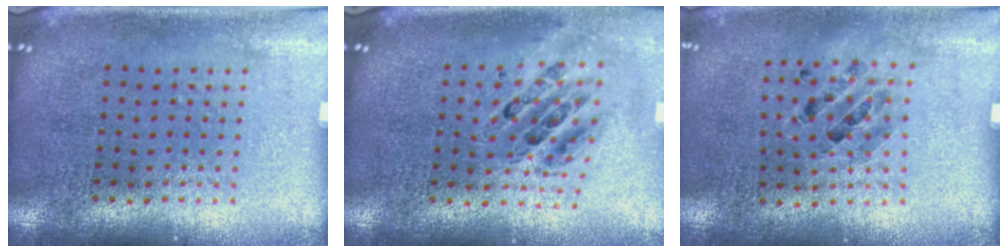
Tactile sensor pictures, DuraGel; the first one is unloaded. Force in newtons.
{"total": 0.8, "press": 0.8, "slide": 0.1}
{"total": 0.8, "press": 0.8, "slide": 0.2}